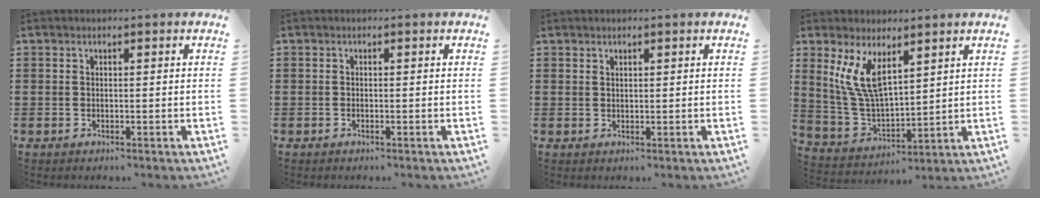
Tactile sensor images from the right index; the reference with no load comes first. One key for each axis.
{"total": 0.0}
{"total": 0.9, "fx": 0.8, "fy": 0.3, "fz": 0.0, "tx": -0.002, "ty": 0.001, "tz": 0.016}
{"total": 8.9, "fx": 4.6, "fy": 3.8, "fz": 6.6, "tx": -0.163, "ty": -0.013, "tz": 0.081}